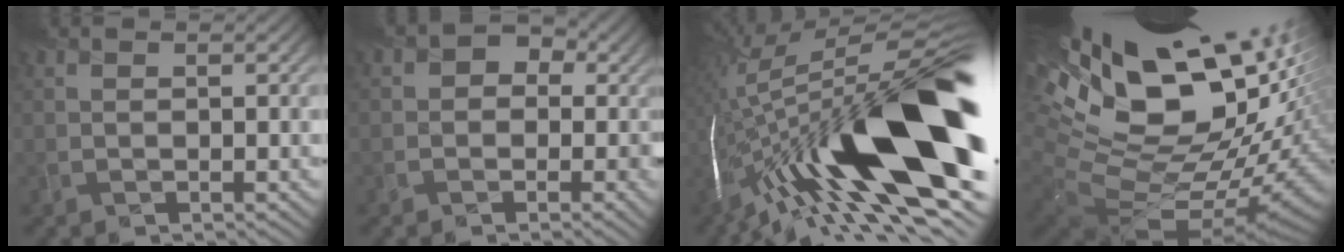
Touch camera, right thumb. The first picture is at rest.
{"total": 5.5, "force": [-0.4, 4.8, 2.7], "torque": [-0.020, 0.006, -0.026]}
{"total": 21.2, "force": [-6.8, 6.3, 19.1], "torque": [-0.332, -0.033, -0.117]}
{"total": 20.8, "force": [8.1, 11.2, 15.5], "torque": [-0.294, 0.025, 0.179]}